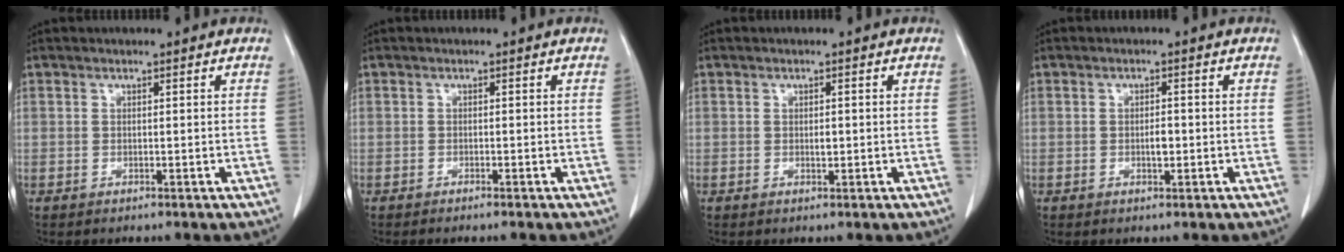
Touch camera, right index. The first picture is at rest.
{"total": 1.0, "force": [-0.9, -0.1, 0.5], "torque": [-0.011, -0.001, -0.012]}
{"total": 1.0, "force": [-0.1, 0.4, 0.8], "torque": [-0.016, 0.000, -0.001]}
{"total": 1.8, "force": [-0.4, 0.7, 1.6], "torque": [-0.028, 0.002, -0.006]}